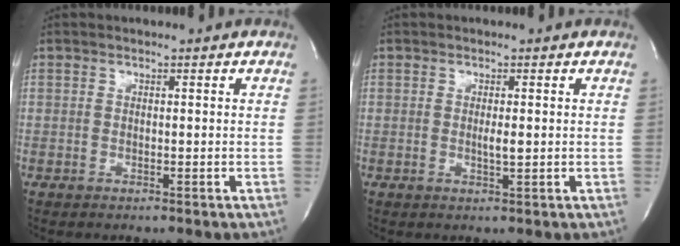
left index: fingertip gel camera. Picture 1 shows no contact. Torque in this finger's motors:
{"motor_torque": [0.36, 0.06, 0.01, 0.04]}